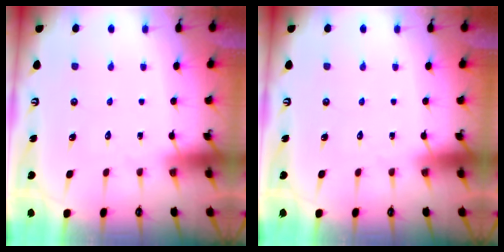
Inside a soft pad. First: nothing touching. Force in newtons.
{"total": 0.0}